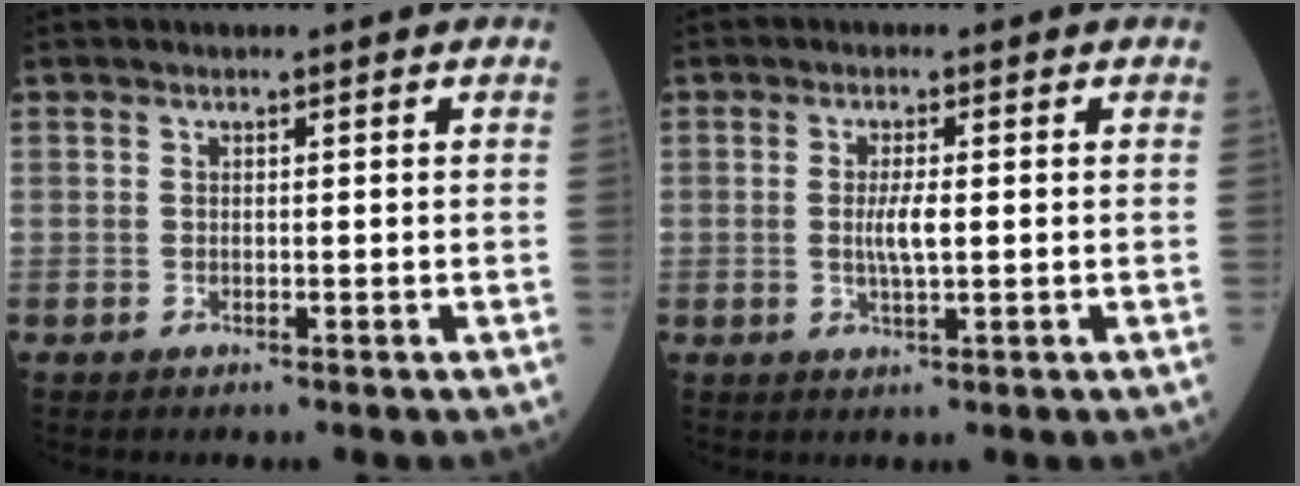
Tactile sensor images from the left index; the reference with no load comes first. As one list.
[{"total": 2.9, "force": [-0.8, 0.4, 2.7], "torque": [-0.052, -0.007, -0.016]}]